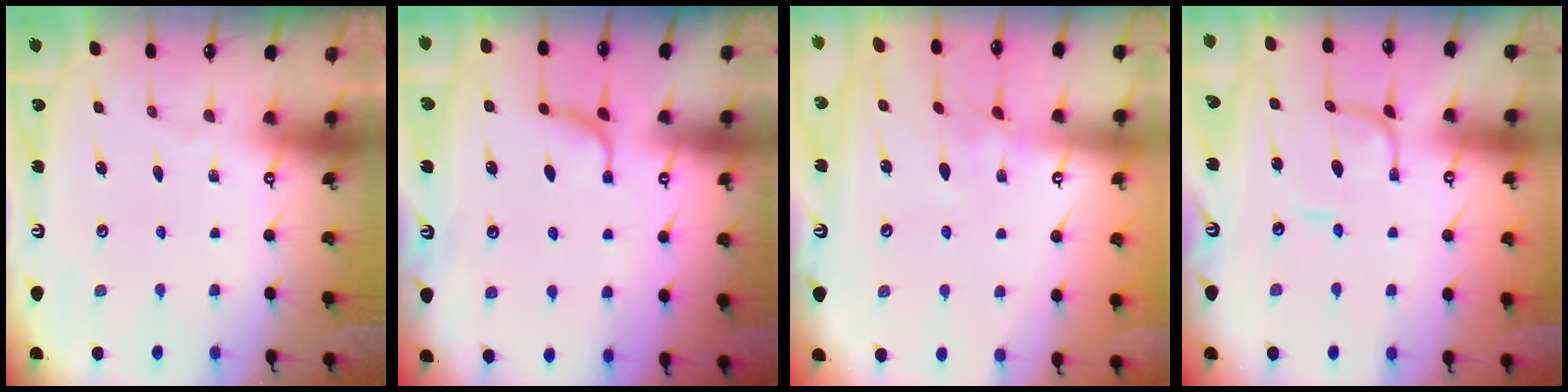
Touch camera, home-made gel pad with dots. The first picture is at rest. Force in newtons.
{"total": 1.4, "press": 1.2, "slide": 0.6}
{"total": 4.0, "press": 3.9, "slide": 0.5}
{"total": 0.6, "press": 0.6, "slide": 0.3}